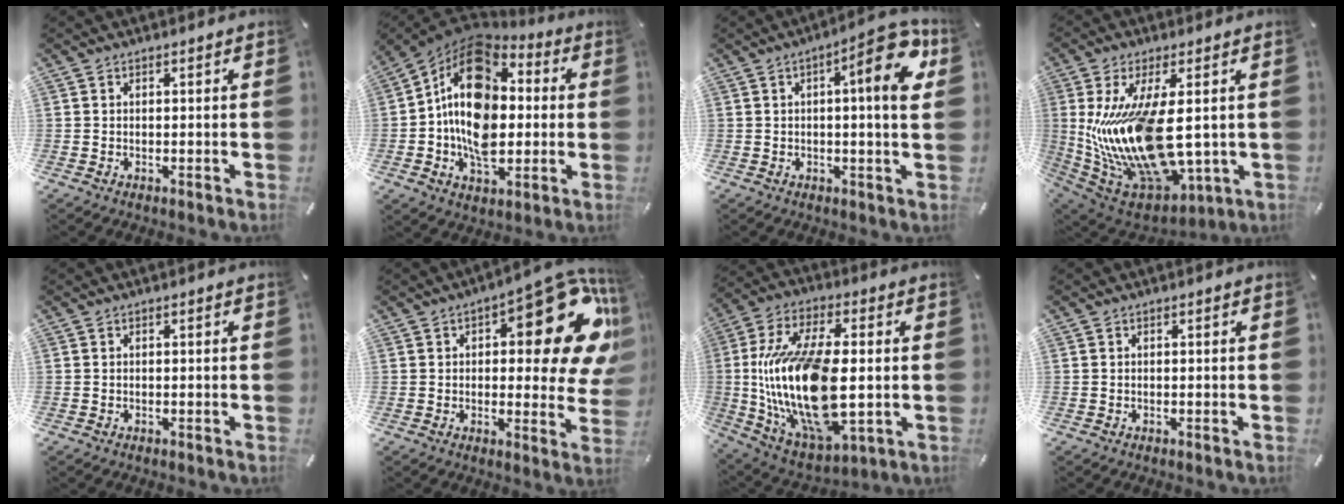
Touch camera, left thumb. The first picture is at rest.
{"total": 18.6, "force": [0.8, 13.3, 12.9], "torque": [-0.251, -0.006, 0.010]}
{"total": 13.4, "force": [4.1, 3.1, 12.4], "torque": [-0.156, -0.025, 0.057]}
{"total": 21.4, "force": [2.5, 9.5, 19.0], "torque": [-0.417, -0.038, 0.056]}
{"total": 0.0}
{"total": 21.1, "force": [7.8, 9.0, 17.5], "torque": [-0.205, -0.062, 0.122]}
{"total": 25.7, "force": [-0.2, 13.5, 21.8], "torque": [-0.473, -0.014, 0.012]}
{"total": 0.0}